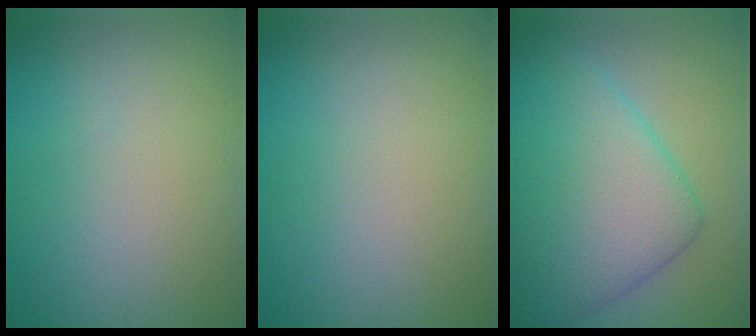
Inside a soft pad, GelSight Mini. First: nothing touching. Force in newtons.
{"total": 0.0}
{"total": 9.7, "press": 9.7, "slide": 0.2}